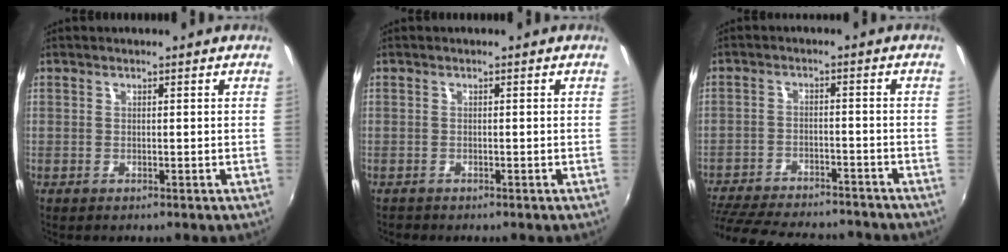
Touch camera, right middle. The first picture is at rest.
{"total": 0.9, "force": [-0.8, 0.4, 0.0], "torque": [-0.004, -0.001, -0.016]}
{"total": 21.3, "force": [-18.2, 6.5, 9.0], "torque": [-0.195, -0.019, -0.260]}